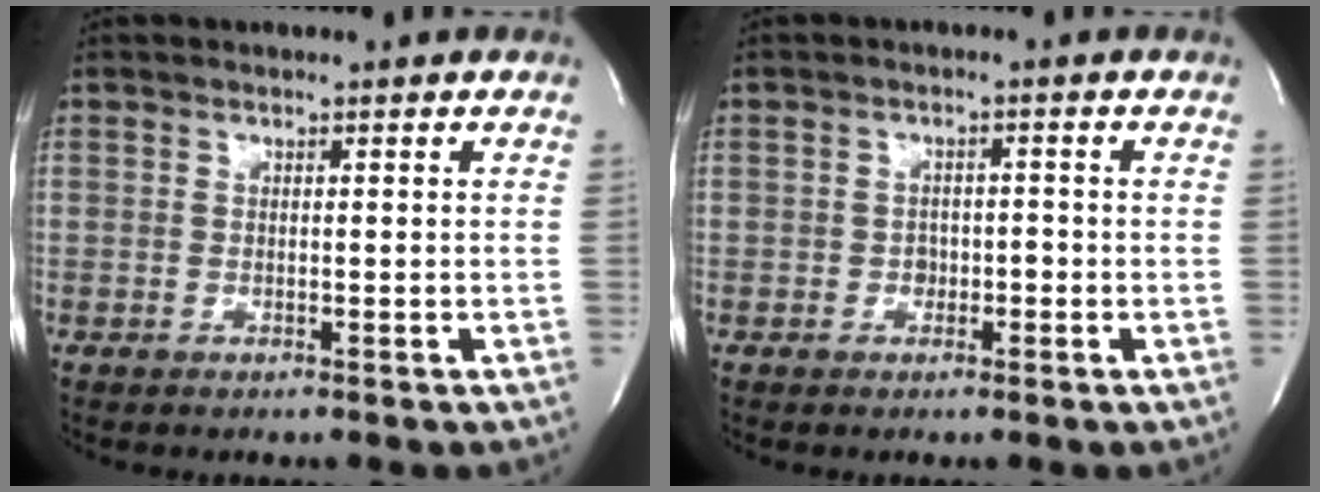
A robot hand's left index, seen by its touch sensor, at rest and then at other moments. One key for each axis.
{"total": 1.7, "fx": -0.7, "fy": 1.3, "fz": 0.9, "tx": -0.007, "ty": 0.008, "tz": -0.010}